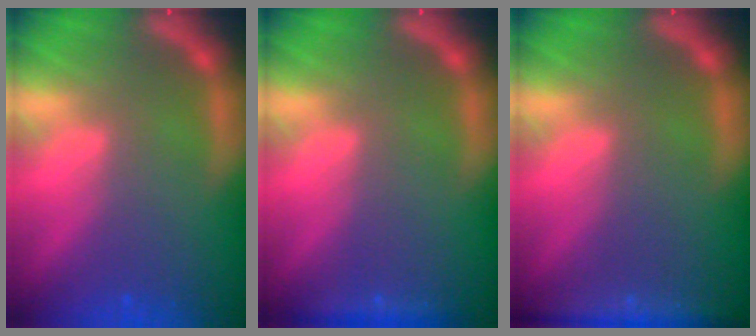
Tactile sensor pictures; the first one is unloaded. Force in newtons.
{"total": 1.4}
{"total": 3.9}